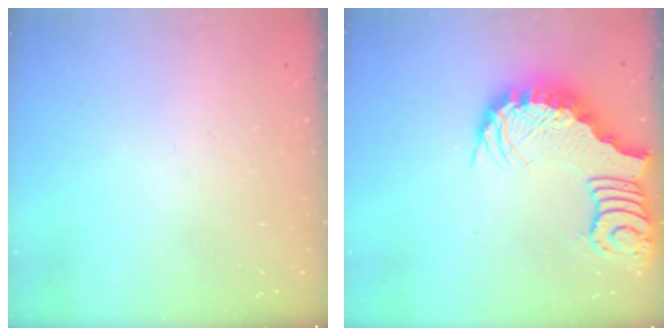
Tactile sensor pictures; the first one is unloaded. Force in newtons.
{"total": 3.8, "press": 3.8, "slide": 0.7}